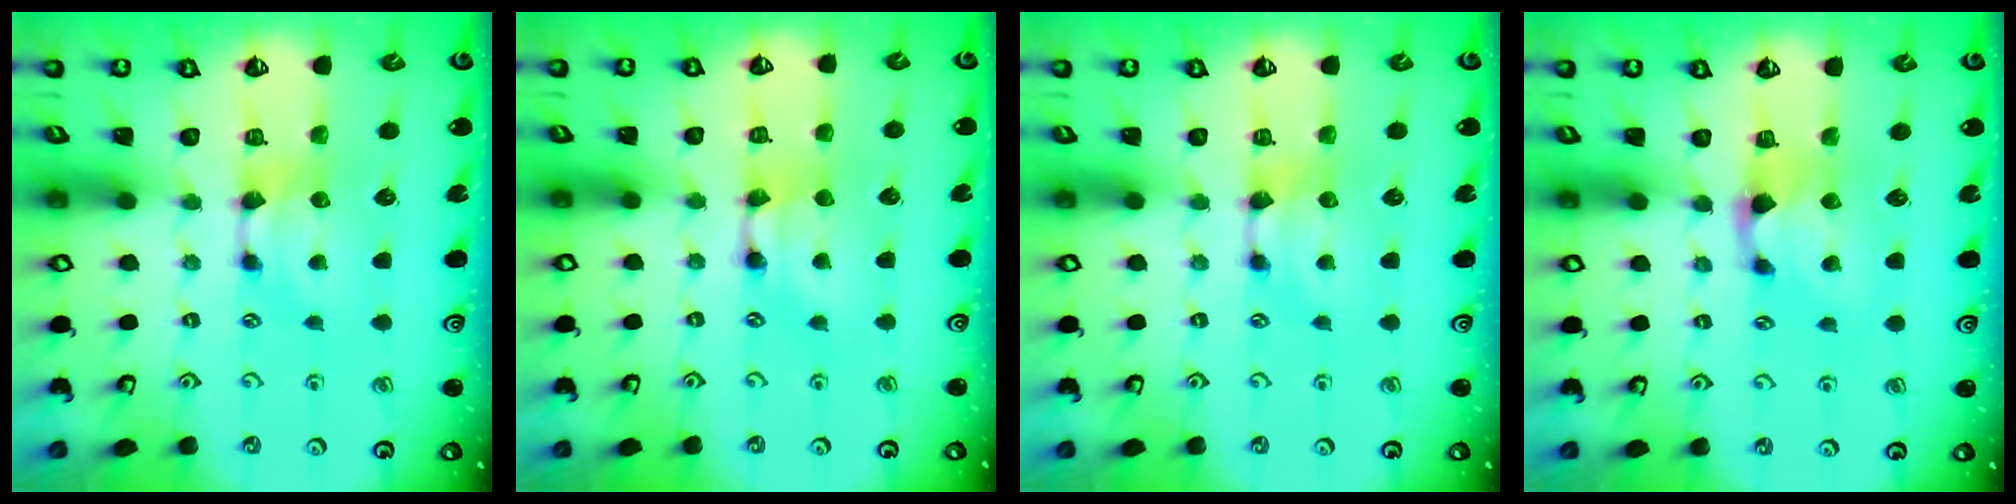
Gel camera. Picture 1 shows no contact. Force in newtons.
{"total": 1.9, "press": 1.9, "slide": 0.2}
{"total": 0.0}
{"total": 1.3, "press": 0.4, "slide": 1.2}